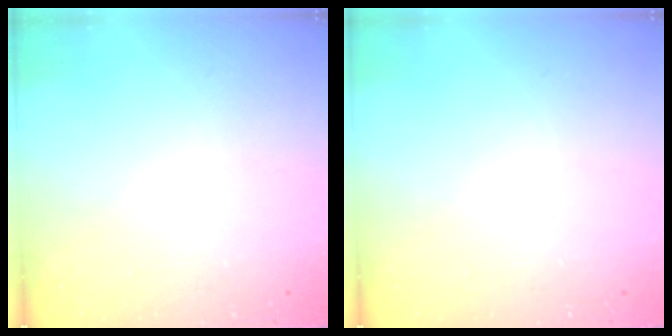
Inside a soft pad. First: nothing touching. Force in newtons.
{"total": 0.0}